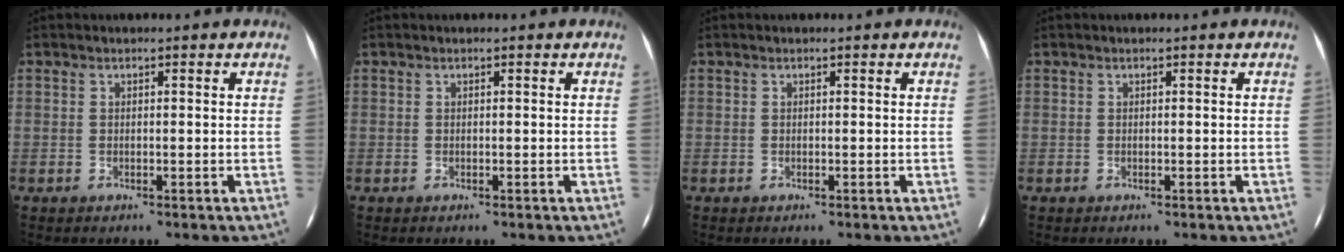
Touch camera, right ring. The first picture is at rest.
{"total": 0.0}
{"total": 0.0}
{"total": 0.0}